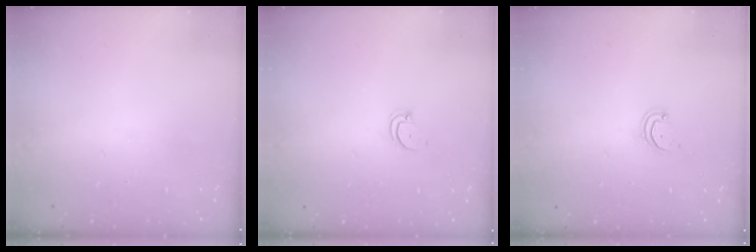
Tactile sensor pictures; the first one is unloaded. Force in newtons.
{"total": 2.3, "press": 2.3, "slide": 0.2}
{"total": 2.6, "press": 2.6, "slide": 0.2}